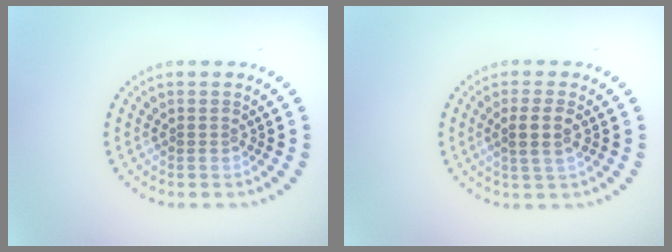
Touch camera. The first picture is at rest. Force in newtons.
{"total": 2.4, "press": 2.1, "slide": 1.1}